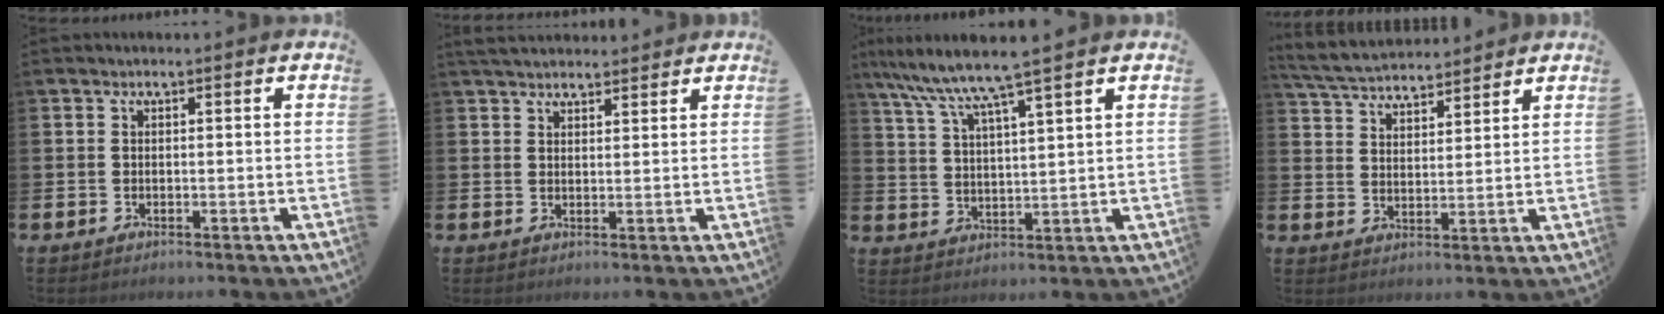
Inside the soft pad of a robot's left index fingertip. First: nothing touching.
{"total": 3.6, "force": [3.5, 0.9, 0.5], "torque": [-0.012, -0.012, 0.064]}
{"total": 7.5, "force": [6.5, -0.2, 3.6], "torque": [-0.091, -0.032, 0.111]}
{"total": 5.2, "force": [5.2, 0.8, 0.4], "torque": [-0.027, -0.030, 0.092]}